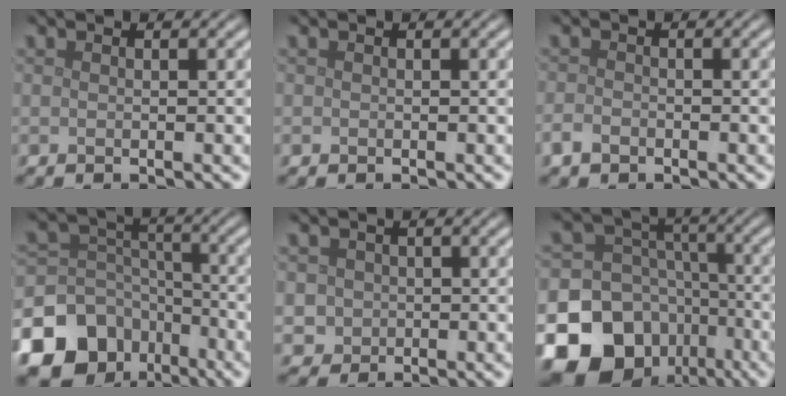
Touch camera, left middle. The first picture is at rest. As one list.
[{"total": 0.0}, {"total": 1.4, "force": [-0.9, 0.8, 0.6], "torque": [-0.012, -0.001, -0.021]}, {"total": 14.6, "force": [-8.5, 11.1, 4.1], "torque": [-0.115, -0.038, -0.145]}, {"total": 1.9, "force": [-0.1, 1.9, 0.3], "torque": [0.003, -0.001, 0.001]}, {"total": 20.2, "force": [-10.2, 16.3, 6.4], "torque": [-0.136, -0.061, -0.183]}]